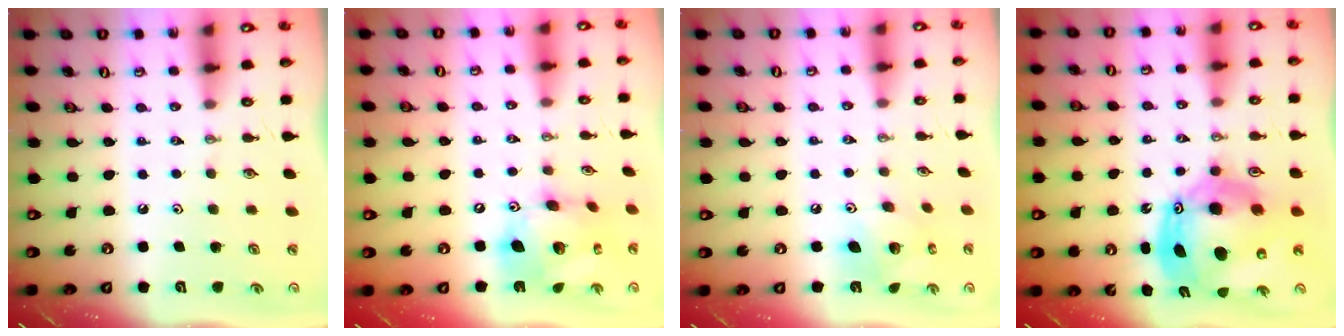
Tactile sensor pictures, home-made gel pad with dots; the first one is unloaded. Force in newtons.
{"total": 17.0, "press": 16.9, "slide": 2.0}
{"total": 10.4, "press": 10.4, "slide": 0.8}
{"total": 19.1, "press": 19.1, "slide": 1.3}